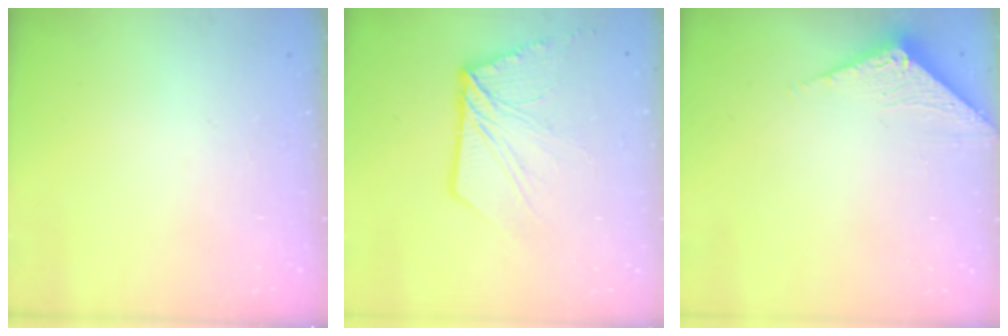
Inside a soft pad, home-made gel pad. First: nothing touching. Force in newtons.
{"total": 12.9, "press": 12.8, "slide": 1.4}
{"total": 3.5, "press": 3.5, "slide": 0.2}